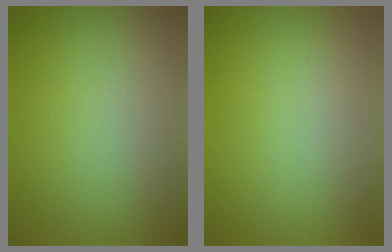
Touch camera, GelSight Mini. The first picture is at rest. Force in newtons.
{"total": 0.0}